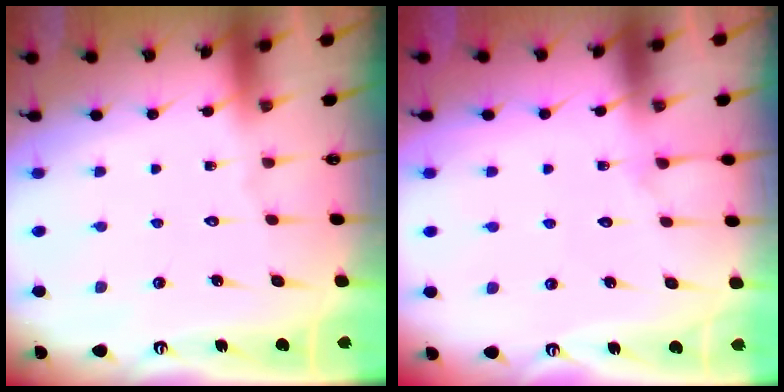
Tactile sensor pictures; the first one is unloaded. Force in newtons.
{"total": 6.6, "press": 6.5, "slide": 0.6}